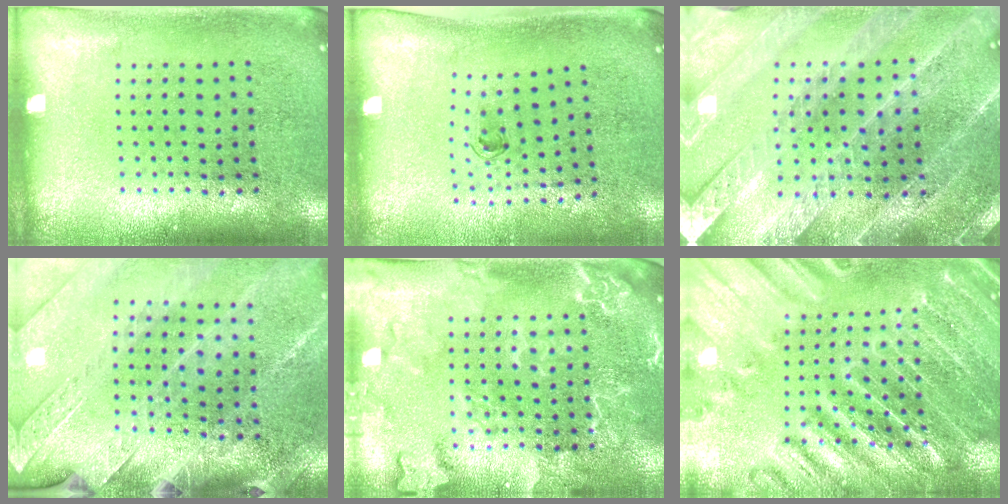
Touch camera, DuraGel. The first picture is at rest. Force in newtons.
{"total": 0.6, "press": 0.3, "slide": 0.6}
{"total": 2.8, "press": 2.8, "slide": 0.5}
{"total": 2.9, "press": 2.9, "slide": 0.4}
{"total": 2.5, "press": 2.4, "slide": 0.7}
{"total": 3.7, "press": 3.5, "slide": 1.0}